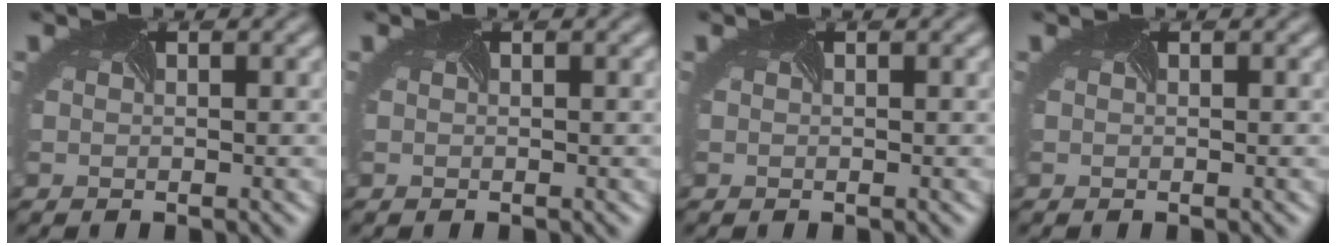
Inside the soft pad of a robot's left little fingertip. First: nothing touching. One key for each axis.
{"total": 0.0}
{"total": 0.0}
{"total": 0.0}